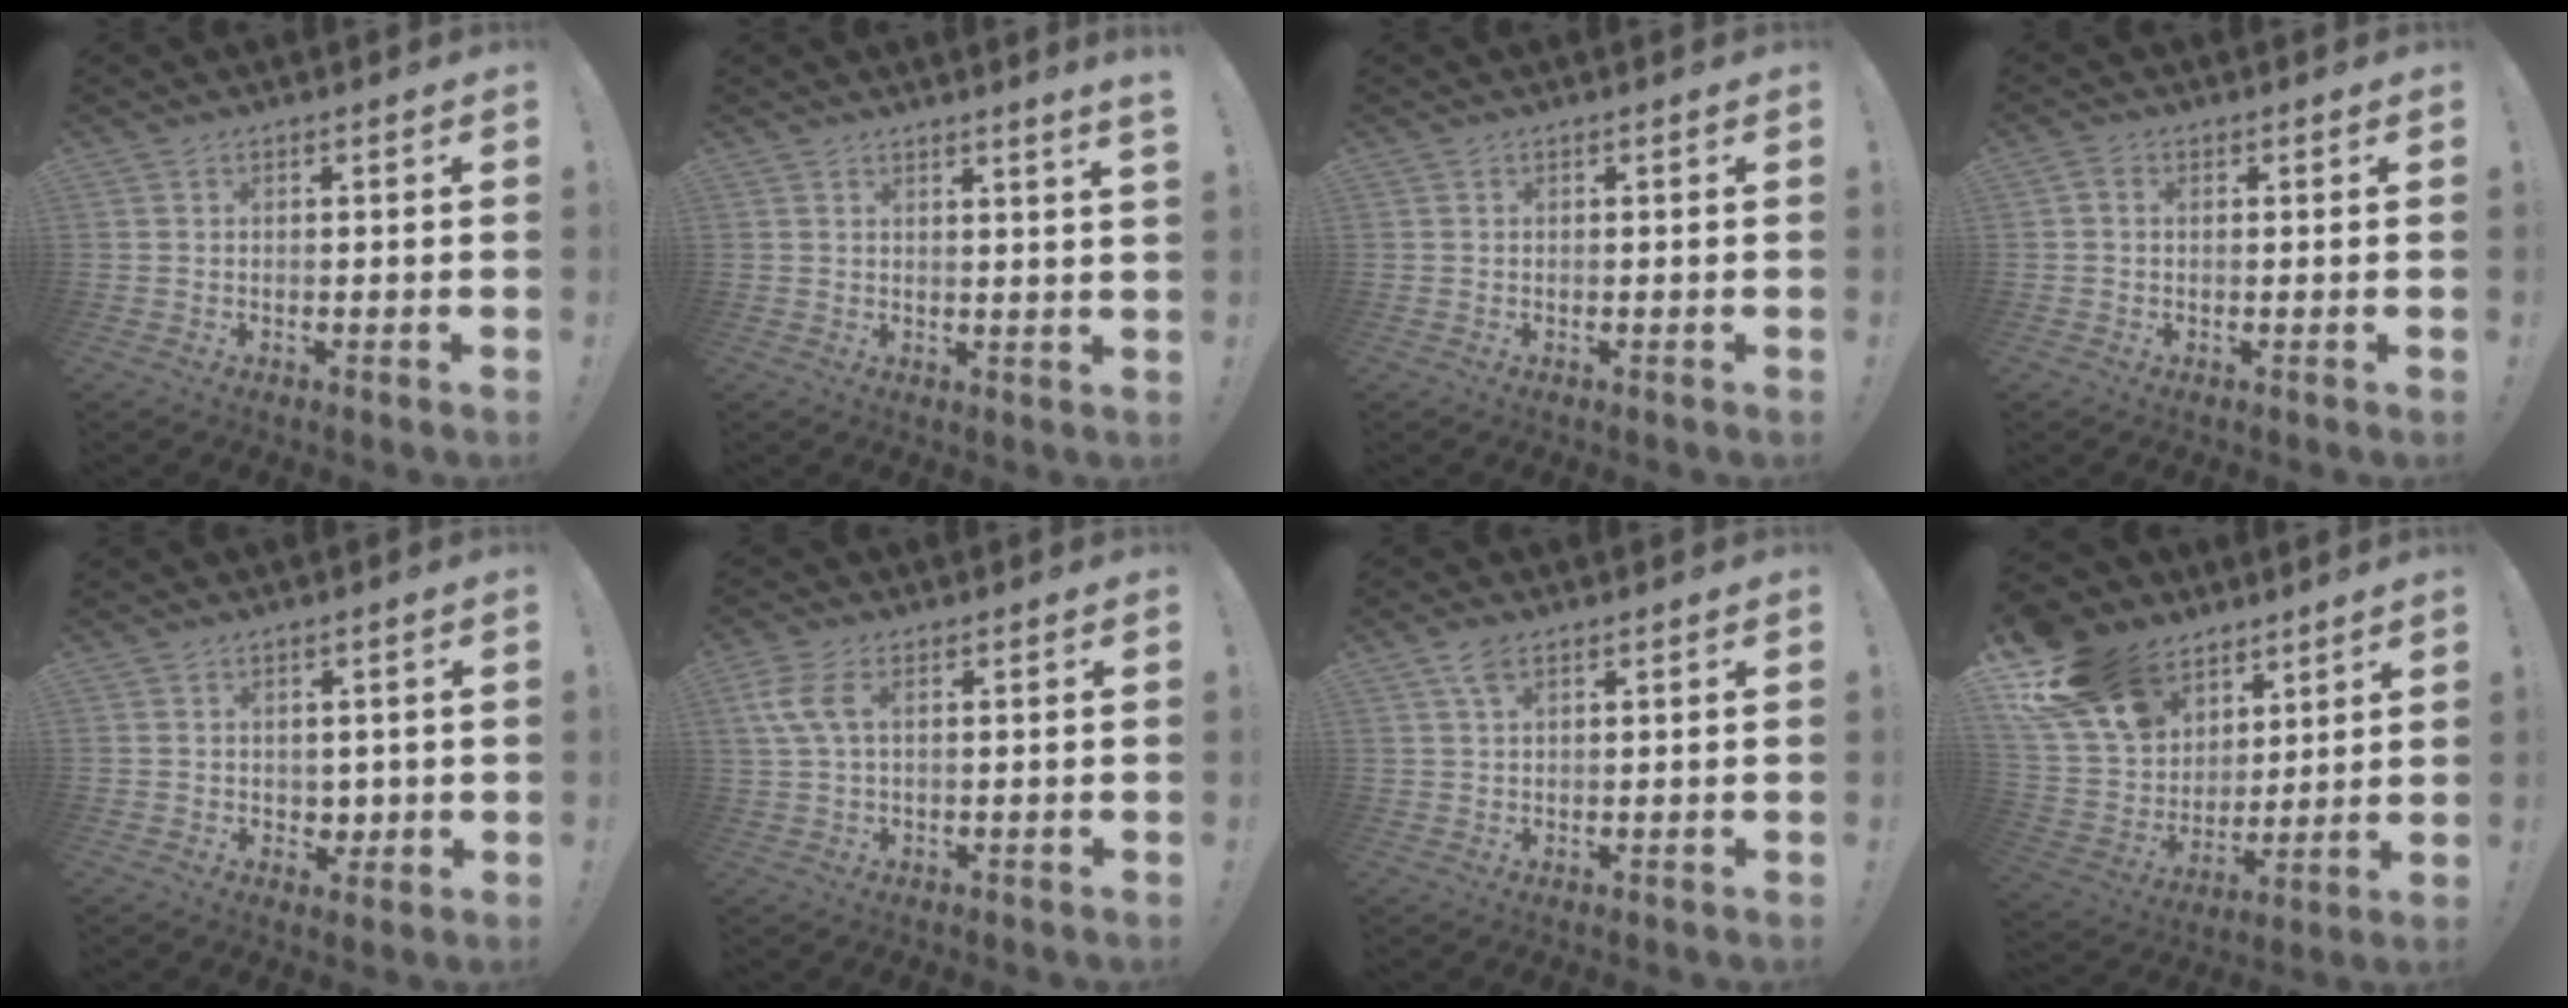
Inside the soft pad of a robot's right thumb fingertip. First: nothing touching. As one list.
[{"total": 2.8, "force": [1.9, -1.3, 1.6], "torque": [-0.020, -0.017, 0.028]}, {"total": 0.0}, {"total": 1.0, "force": [0.0, 0.5, 0.9], "torque": [-0.016, 0.004, 0.000]}, {"total": 3.7, "force": [1.4, 3.3, 0.8], "torque": [0.006, -0.013, 0.024]}, {"total": 6.5, "force": [1.7, 2.7, 5.6], "torque": [-0.123, 0.004, 0.034]}, {"total": 3.7, "force": [2.0, 1.6, 2.7], "torque": [-0.042, -0.004, 0.033]}, {"total": 21.0, "force": [12.3, 14.5, 8.8], "torque": [-0.163, -0.072, 0.259]}]